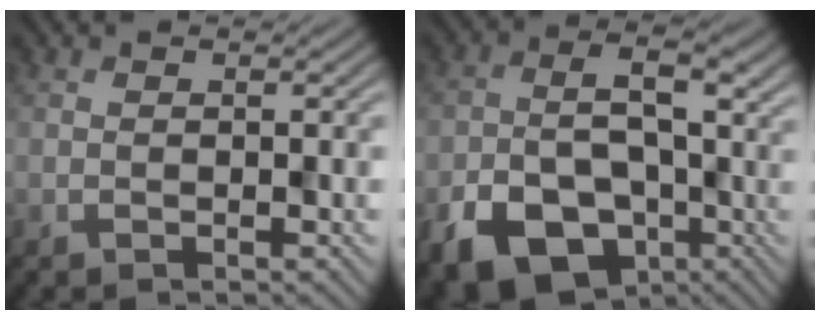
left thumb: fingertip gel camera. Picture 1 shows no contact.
{"total": 12.6, "force": [-4.7, 8.3, 8.2], "torque": [-0.134, -0.024, -0.078]}